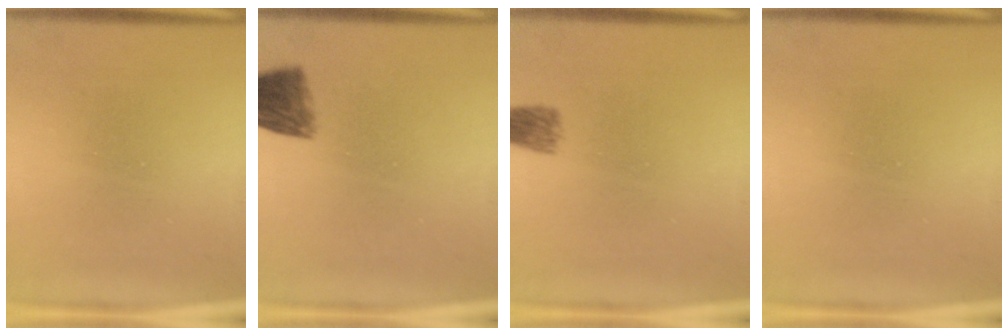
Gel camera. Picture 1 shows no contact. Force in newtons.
{"total": 6.0}
{"total": 2.6}
{"total": 0.0}